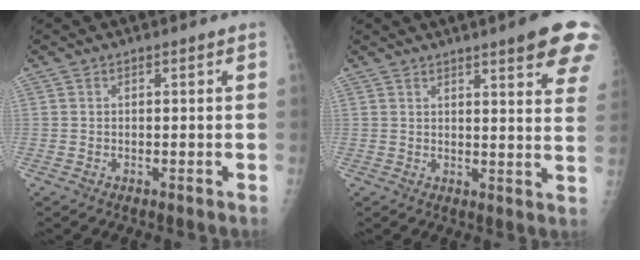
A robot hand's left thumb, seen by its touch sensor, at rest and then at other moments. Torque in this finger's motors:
{"motor_torque": [2.90, 2.11, 1.20, -0.44, 0.20]}